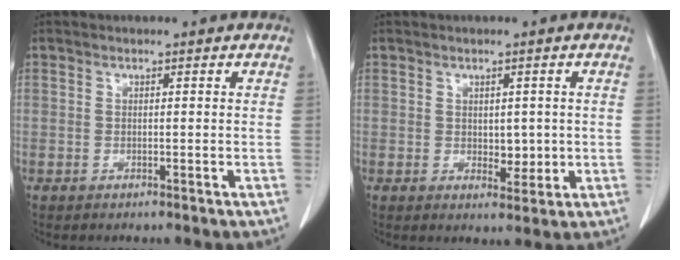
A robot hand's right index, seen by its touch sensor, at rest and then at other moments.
{"total": 3.1, "force": [0.1, 1.9, 2.4], "torque": [-0.029, -0.004, 0.009]}